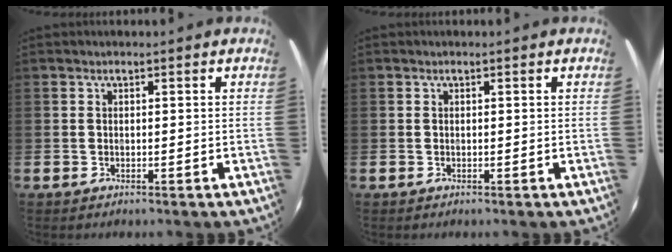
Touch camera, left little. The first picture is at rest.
{"total": 0.0}